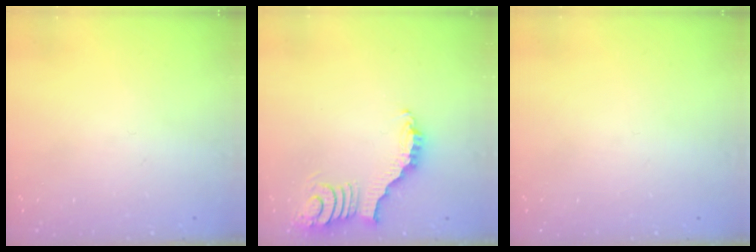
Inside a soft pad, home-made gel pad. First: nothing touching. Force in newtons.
{"total": 3.1, "press": 3.1, "slide": 0.6}
{"total": 0.0}